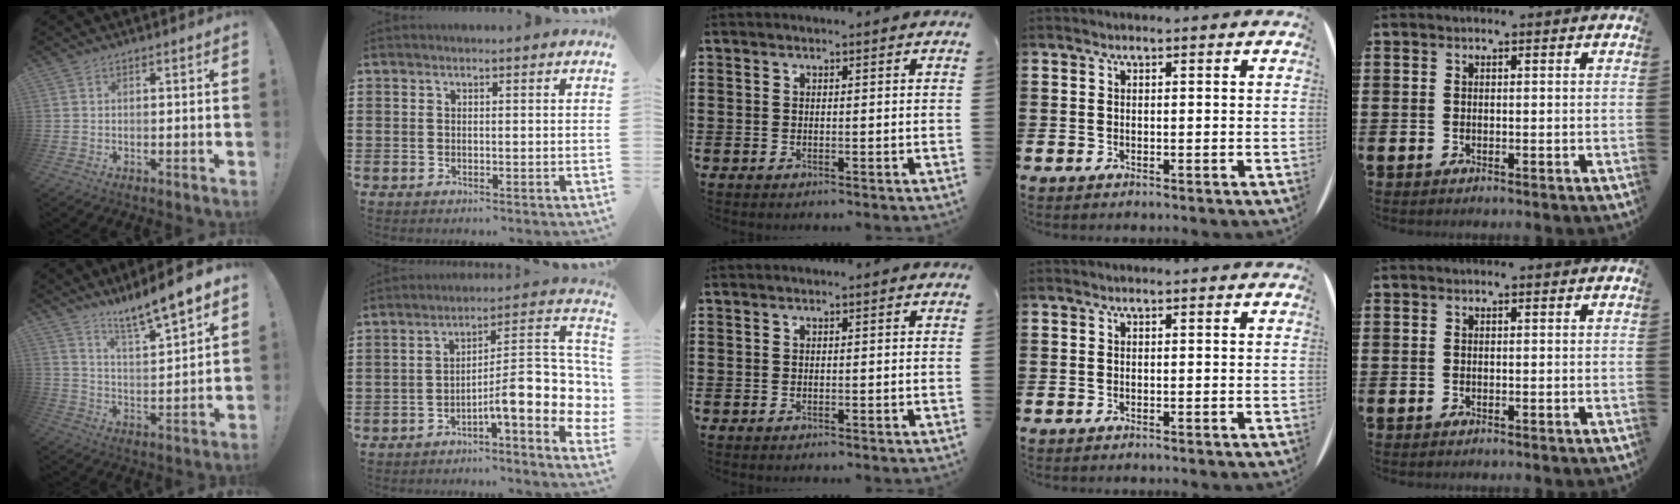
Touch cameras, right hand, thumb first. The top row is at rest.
{"thumb": {"total": 10.5, "force": [9.2, 0.4, 5.1], "torque": [-0.089, -0.076, 0.152]}, "index": {"total": 12.1, "force": [-2.6, 2.5, 11.5], "torque": [-0.161, -0.038, -0.054]}}